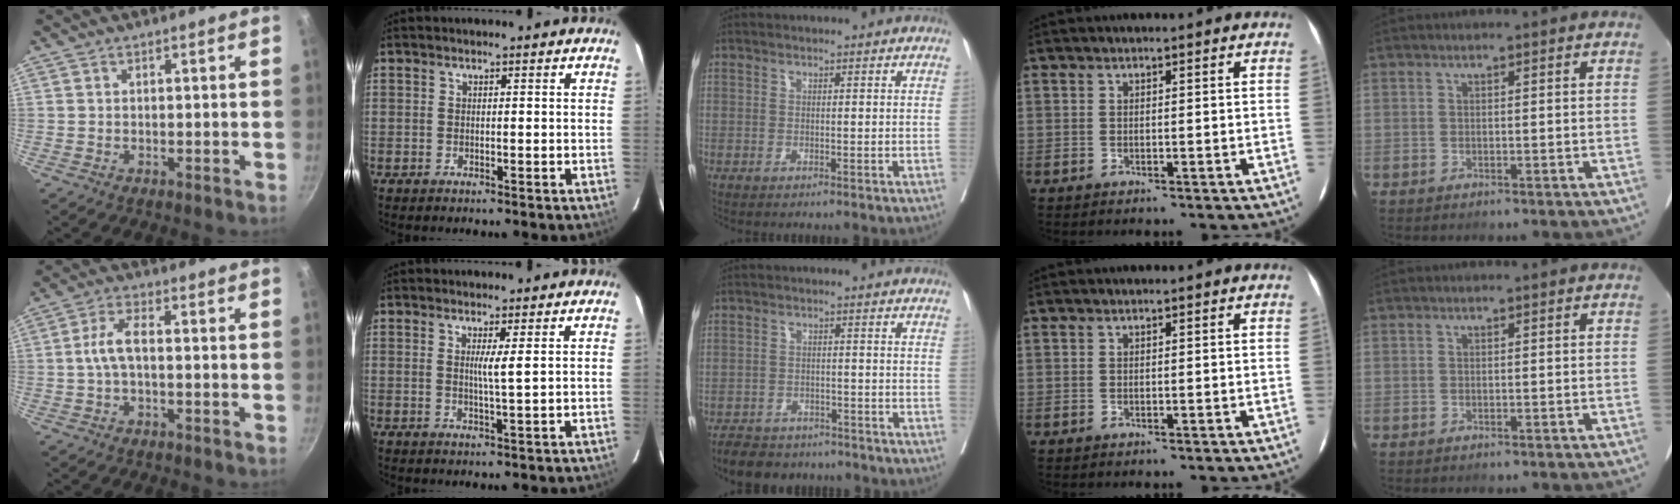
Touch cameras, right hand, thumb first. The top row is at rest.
{"thumb": {"total": 5.2, "force": [-0.2, 2.3, 4.7], "torque": [-0.101, 0.017, -0.008]}, "index": {"total": 2.3, "force": [0.7, -0.5, 2.1], "torque": [-0.040, -0.006, 0.012]}, "middle": {"total": 8.2, "force": [-7.1, 3.5, 2.0], "torque": [-0.031, -0.001, -0.102]}}